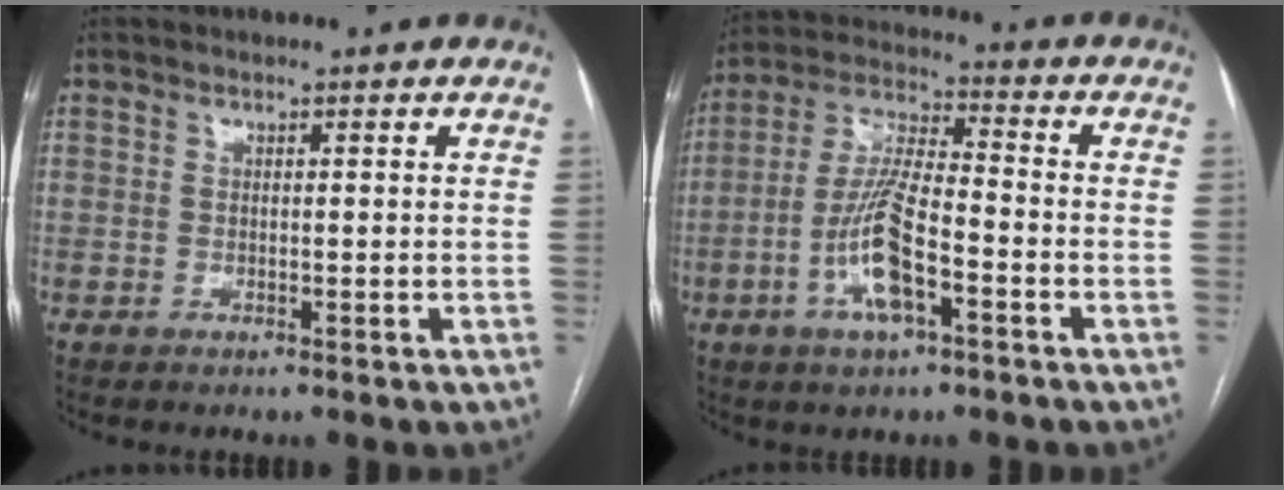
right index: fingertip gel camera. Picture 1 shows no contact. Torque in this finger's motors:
{"motor_torque": [1.89, -0.25, 0.94, 0.21]}